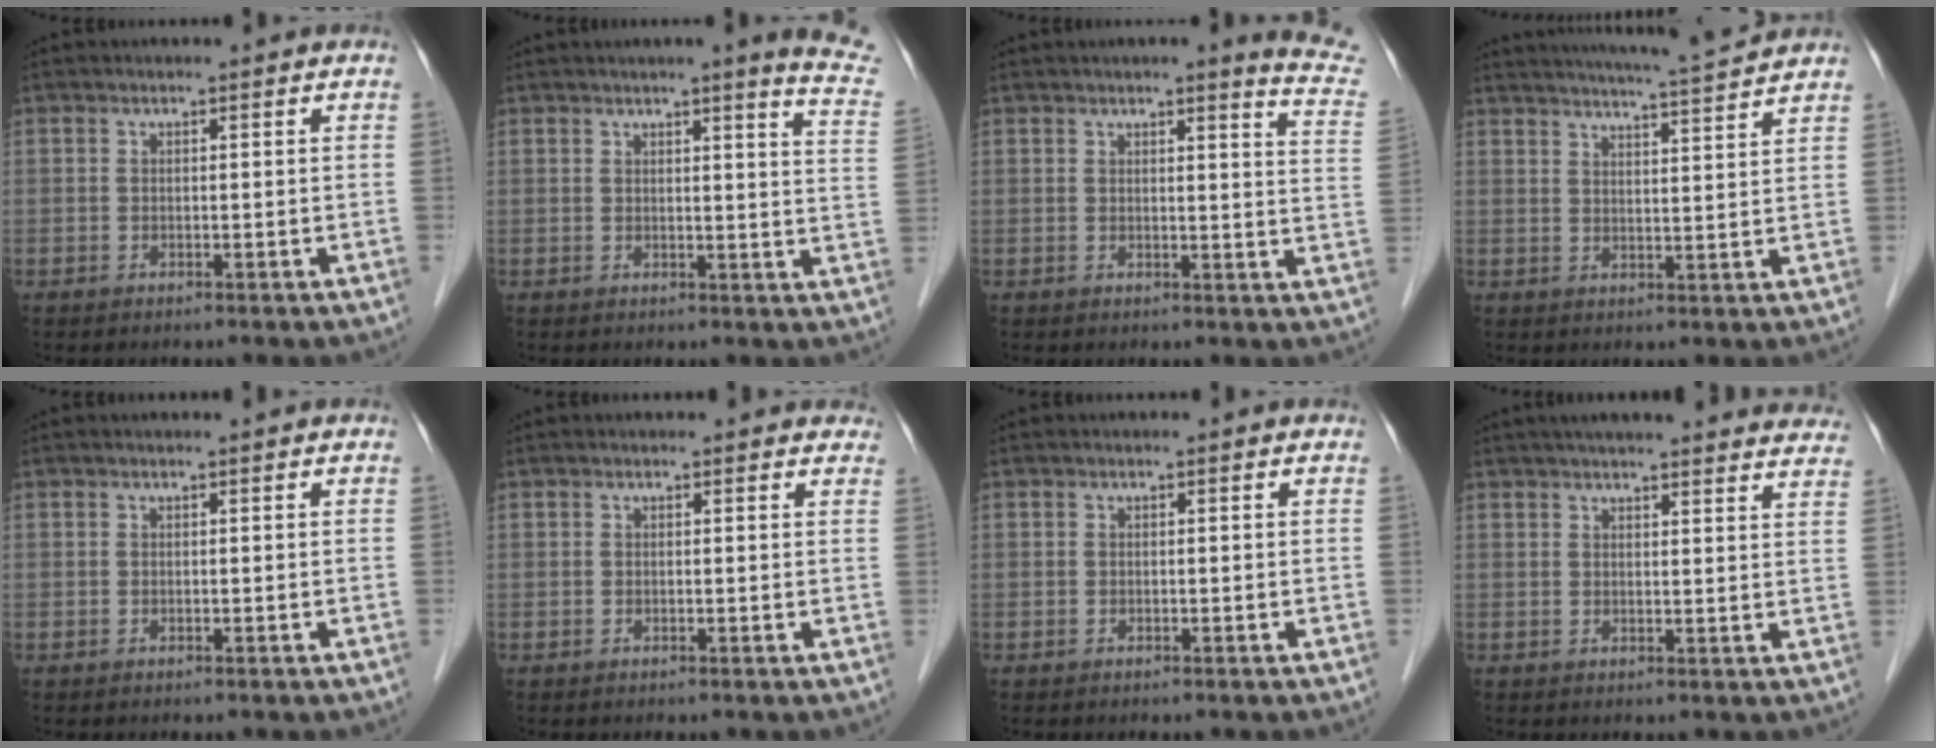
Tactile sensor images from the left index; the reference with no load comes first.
{"total": 9.5, "force": [7.9, -0.4, 5.2], "torque": [-0.051, -0.040, 0.060]}
{"total": 8.6, "force": [7.6, -0.2, 4.1], "torque": [-0.037, -0.041, 0.055]}
{"total": 10.8, "force": [10.1, -0.8, 3.8], "torque": [-0.070, 0.003, 0.134]}
{"total": 0.7, "force": [0.6, 0.0, 0.3], "torque": [-0.007, 0.005, 0.008]}
{"total": 5.7, "force": [5.1, 1.7, 1.7], "torque": [-0.009, 0.008, 0.040]}
{"total": 0.0}
{"total": 23.5, "force": [21.5, 3.0, 8.9], "torque": [-0.124, -0.012, 0.248]}